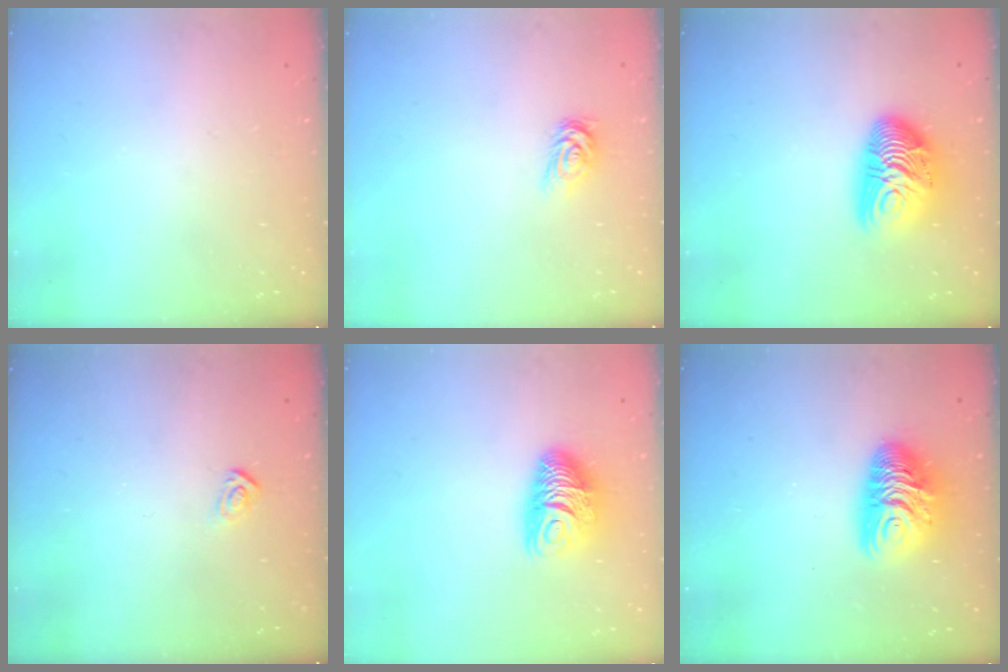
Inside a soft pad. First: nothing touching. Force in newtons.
{"total": 3.2, "press": 3.1, "slide": 0.5}
{"total": 12.5, "press": 12.5, "slide": 0.9}
{"total": 3.6, "press": 3.6, "slide": 0.4}
{"total": 9.5, "press": 9.5, "slide": 0.4}
{"total": 11.0, "press": 11.0, "slide": 0.9}